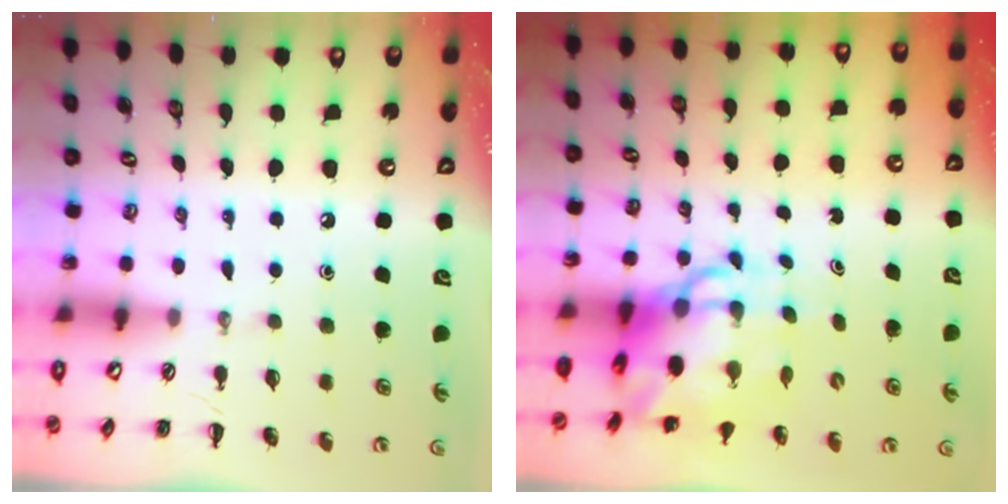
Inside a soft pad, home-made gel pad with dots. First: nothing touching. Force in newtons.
{"total": 9.4, "press": 9.0, "slide": 2.7}